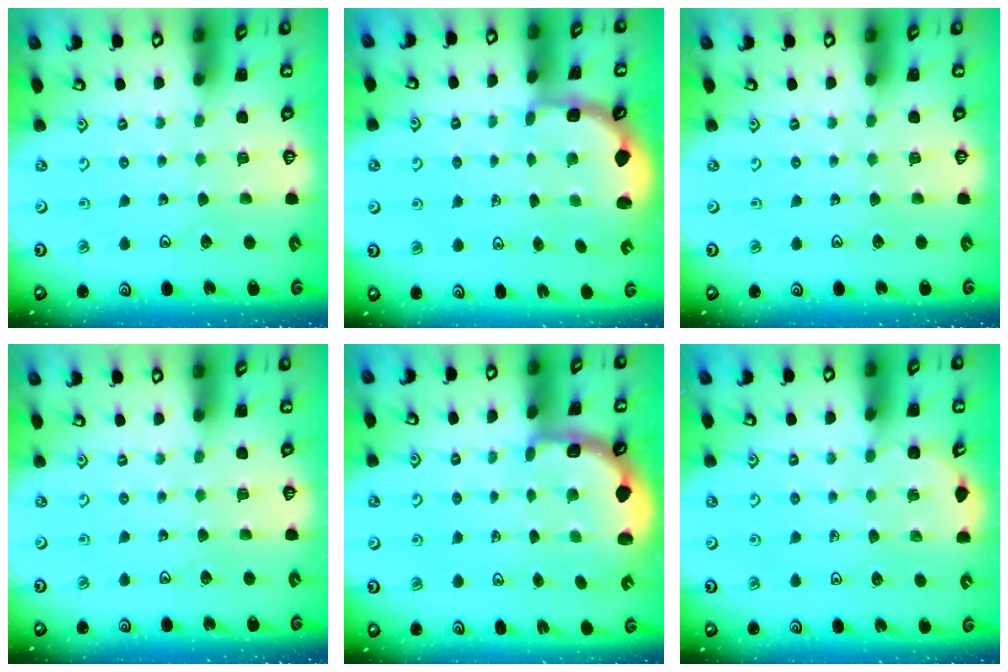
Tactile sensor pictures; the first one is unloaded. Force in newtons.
{"total": 2.6, "press": 1.9, "slide": 1.8}
{"total": 0.0}
{"total": 0.0}
{"total": 2.1, "press": 2.0, "slide": 0.6}
{"total": 2.7, "press": 2.6, "slide": 0.8}